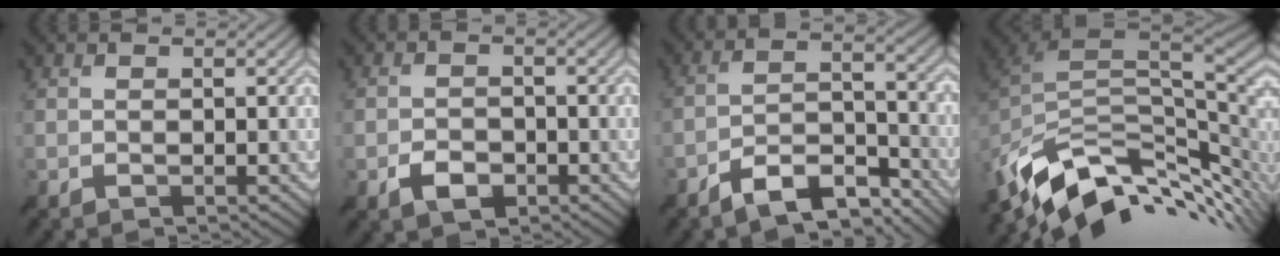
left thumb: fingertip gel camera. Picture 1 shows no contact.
{"total": 3.1, "force": [-1.8, 1.9, 1.6], "torque": [-0.028, -0.004, -0.033]}
{"total": 9.1, "force": [-7.2, 2.6, 4.9], "torque": [-0.081, 0.004, -0.136]}
{"total": 13.5, "force": [-3.8, 7.7, 10.4], "torque": [-0.226, -0.026, -0.055]}